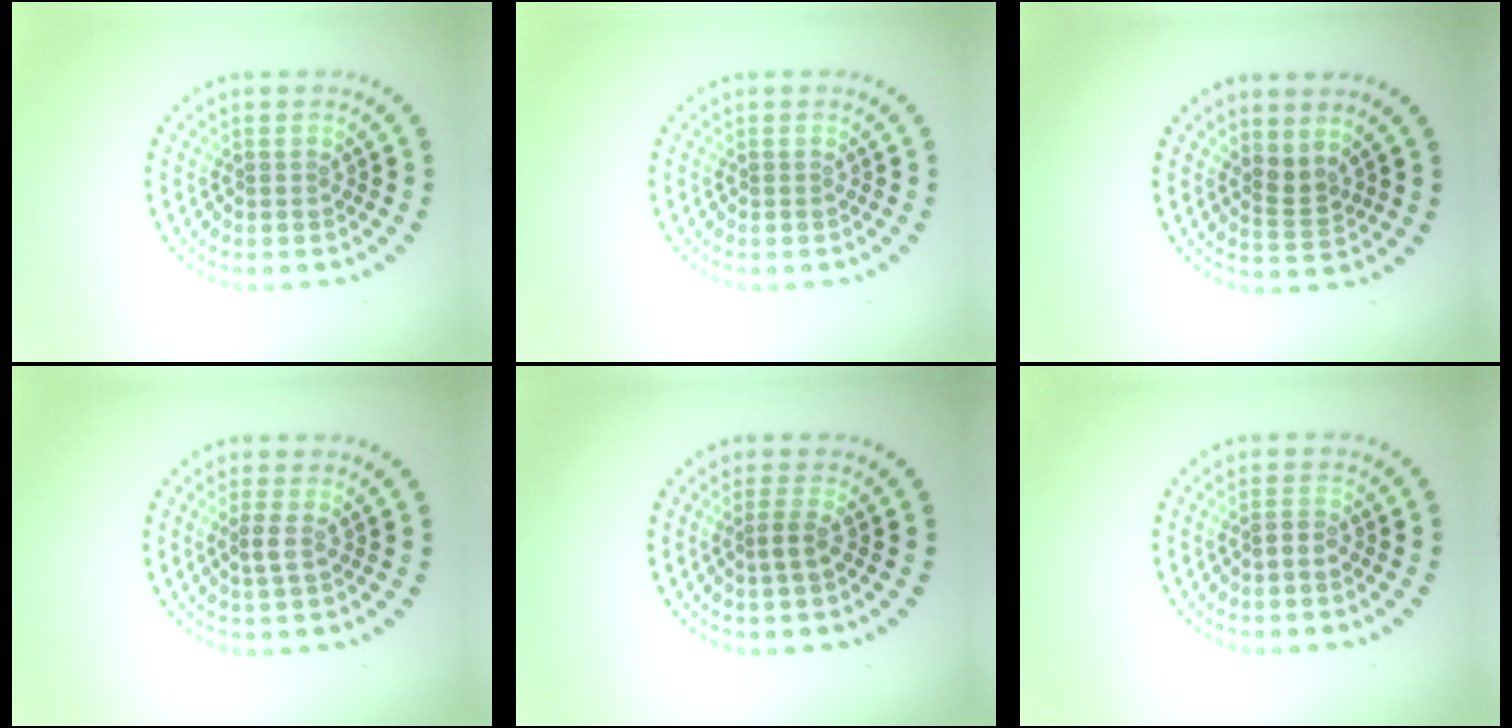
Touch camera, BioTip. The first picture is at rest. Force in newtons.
{"total": 0.0}
{"total": 1.8, "press": 1.3, "slide": 1.3}
{"total": 1.1, "press": 0.8, "slide": 0.8}
{"total": 1.4, "press": 1.1, "slide": 0.8}
{"total": 1.0, "press": 0.8, "slide": 0.6}